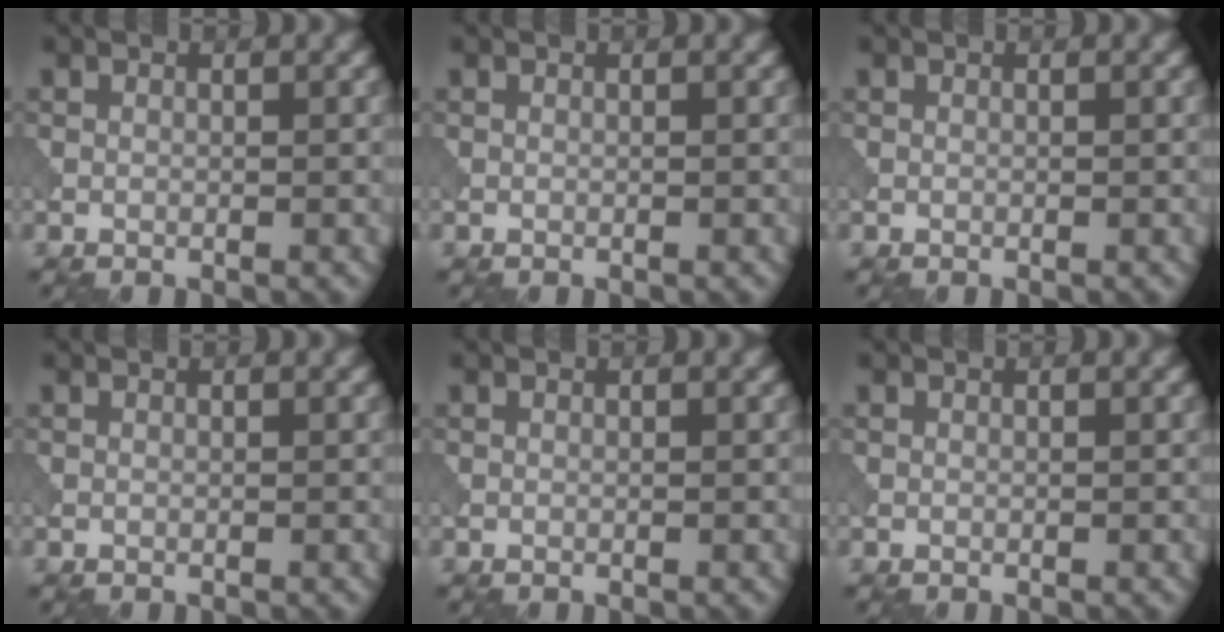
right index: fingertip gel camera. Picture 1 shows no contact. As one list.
[{"total": 0.0}, {"total": 0.0}, {"total": 0.0}, {"total": 0.0}, {"total": 0.0}]